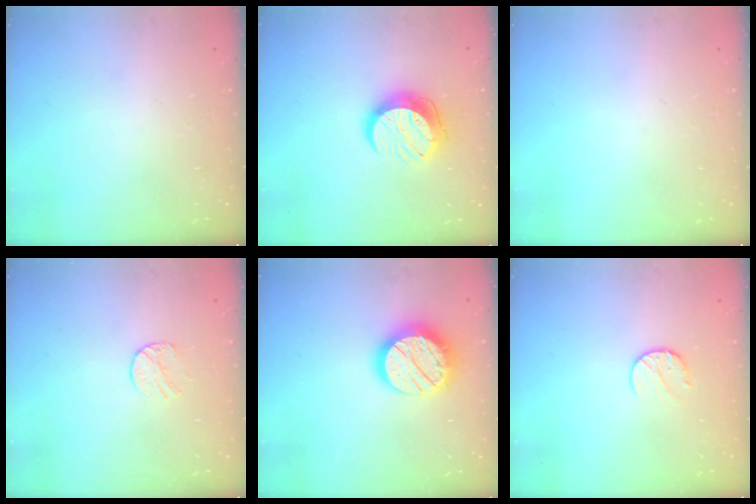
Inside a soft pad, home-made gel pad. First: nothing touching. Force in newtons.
{"total": 12.1, "press": 12.1, "slide": 0.6}
{"total": 0.0}
{"total": 6.9, "press": 6.8, "slide": 0.6}
{"total": 15.9, "press": 15.9, "slide": 1.0}
{"total": 7.1, "press": 7.1, "slide": 0.8}